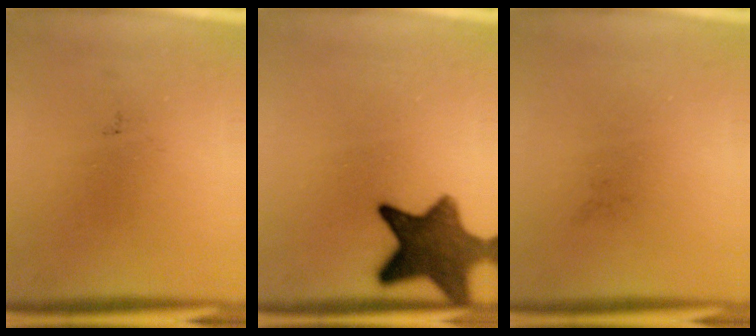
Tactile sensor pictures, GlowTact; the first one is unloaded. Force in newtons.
{"total": 11.3}
{"total": 0.0}